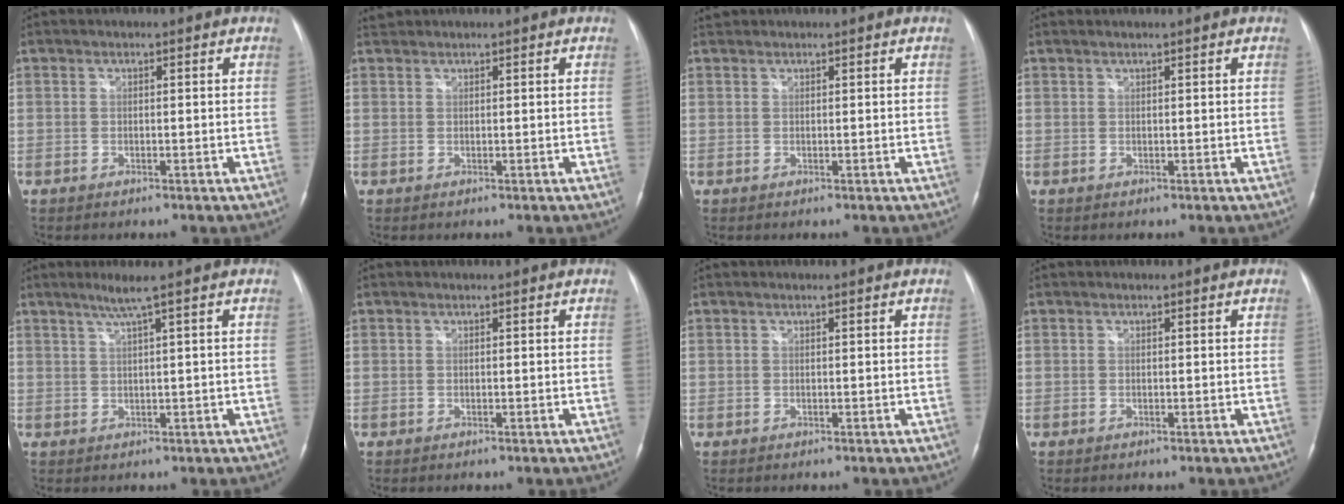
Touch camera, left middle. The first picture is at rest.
{"total": 0.9, "force": [0.9, 0.0, -0.1], "torque": [-0.009, 0.012, 0.022]}
{"total": 0.6, "force": [0.6, 0.2, -0.1], "torque": [-0.010, 0.014, 0.015]}
{"total": 0.7, "force": [0.6, -0.2, 0.3], "torque": [-0.009, 0.006, 0.017]}
{"total": 2.9, "force": [1.6, -1.0, 2.2], "torque": [-0.050, -0.003, 0.035]}
{"total": 0.0}
{"total": 0.0}
{"total": 0.0}